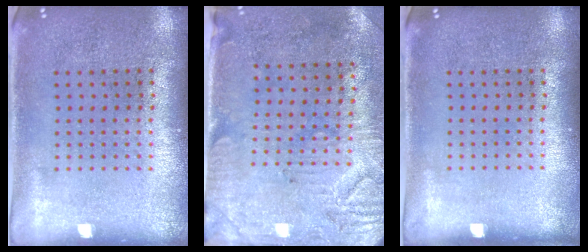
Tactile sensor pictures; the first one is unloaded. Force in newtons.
{"total": 3.1, "press": 2.6, "slide": 1.6}
{"total": 0.0}